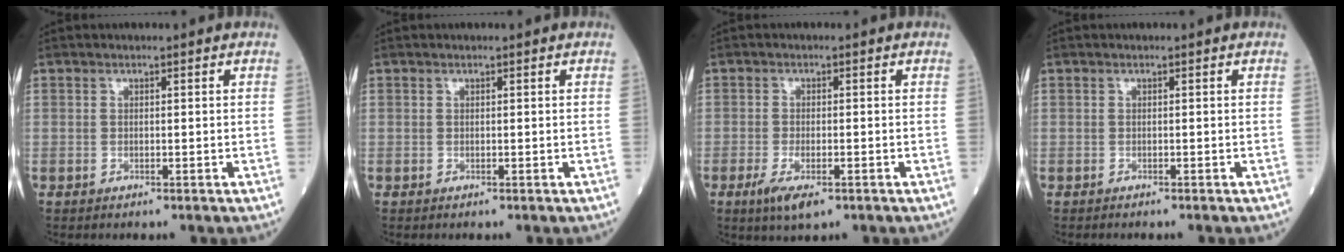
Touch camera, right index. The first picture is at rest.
{"total": 0.0}
{"total": 3.6, "force": [-1.9, 1.1, 3.0], "torque": [-0.055, -0.004, -0.027]}
{"total": 1.5, "force": [-1.3, 0.0, 0.6], "torque": [-0.007, 0.001, -0.018]}